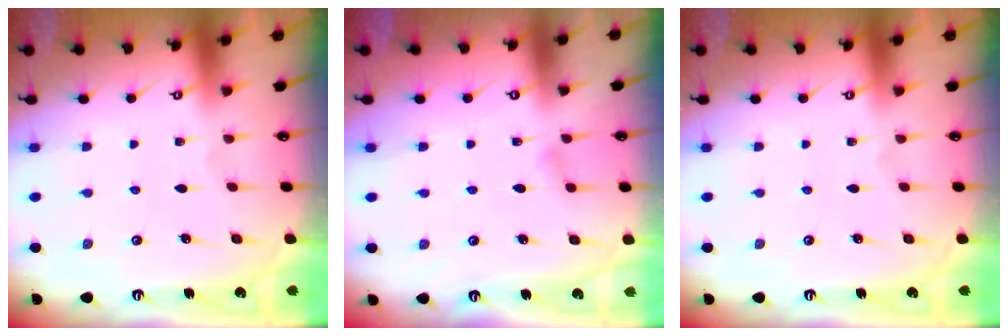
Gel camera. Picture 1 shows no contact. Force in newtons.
{"total": 3.3, "press": 3.3, "slide": 0.4}
{"total": 0.0}